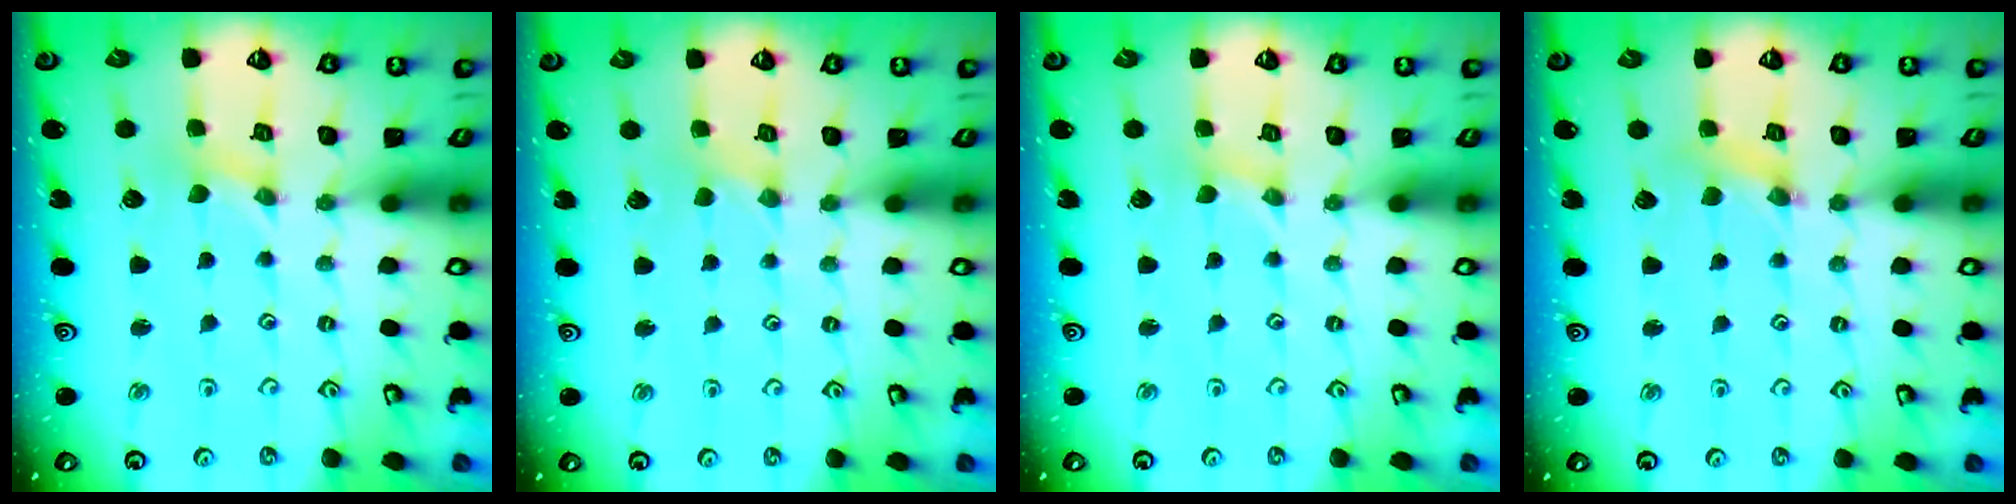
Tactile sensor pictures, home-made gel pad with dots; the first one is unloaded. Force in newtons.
{"total": 1.2, "press": 1.2, "slide": 0.3}
{"total": 0.0}
{"total": 2.7, "press": 2.7, "slide": 0.2}